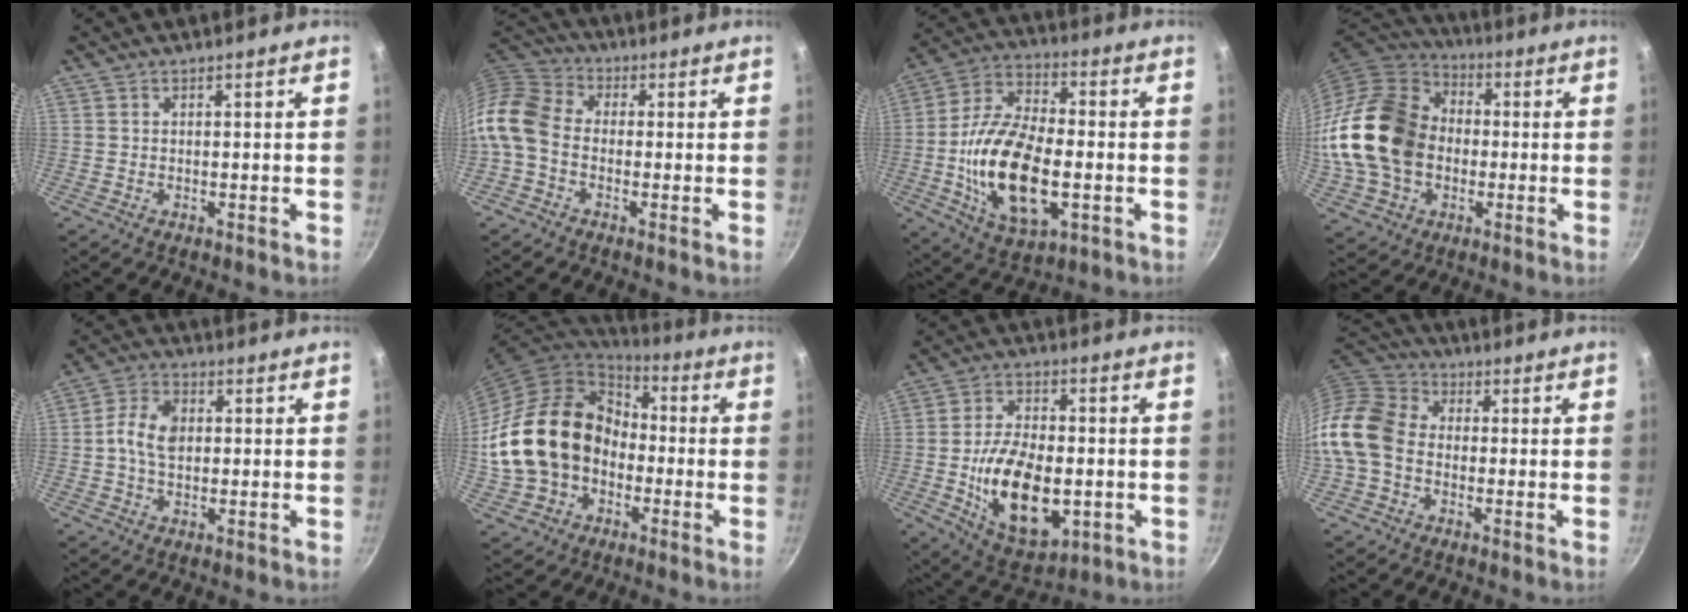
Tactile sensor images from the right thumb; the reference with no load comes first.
{"total": 11.2, "force": [-2.8, 7.8, 7.6], "torque": [-0.156, 0.040, -0.080]}
{"total": 20.8, "force": [-3.6, 10.6, 17.5], "torque": [-0.319, 0.020, -0.067]}
{"total": 23.5, "force": [-1.3, 17.7, 15.4], "torque": [-0.290, 0.042, -0.021]}
{"total": 7.5, "force": [0.4, 5.1, 5.5], "torque": [-0.094, 0.015, -0.004]}
{"total": 21.1, "force": [-2.7, 16.5, 13.0], "torque": [-0.222, 0.058, -0.041]}
{"total": 18.2, "force": [-3.2, 10.3, 14.7], "torque": [-0.236, 0.005, -0.042]}
{"total": 12.3, "force": [-2.4, 9.2, 7.8], "torque": [-0.136, 0.031, -0.070]}